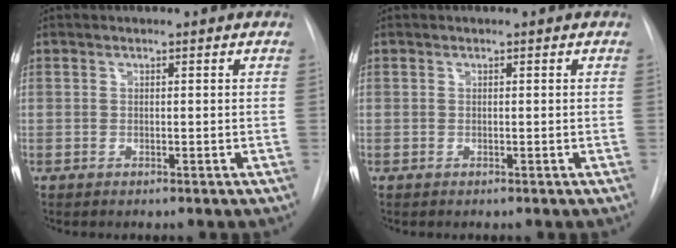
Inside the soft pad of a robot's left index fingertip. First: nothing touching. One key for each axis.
{"total": 0.0}